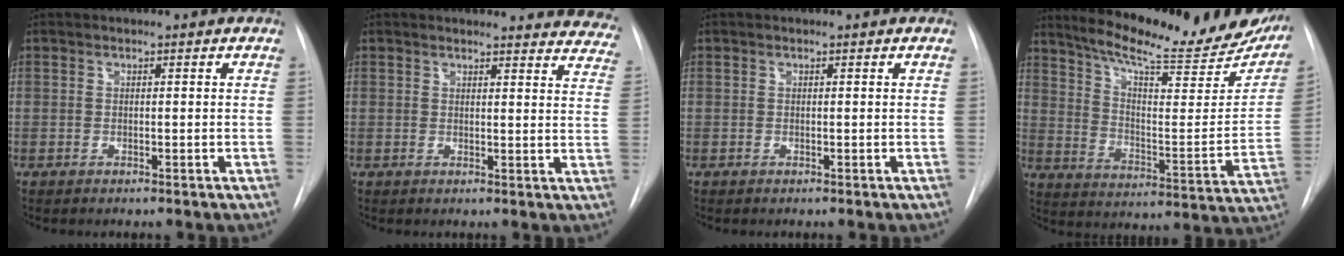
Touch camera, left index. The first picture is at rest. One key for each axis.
{"total": 15.8, "fx": 15.2, "fy": 3.3, "fz": 2.2, "tx": 0.009, "ty": -0.076, "tz": 0.132}
{"total": 0.0}
{"total": 23.8, "fx": 20.2, "fy": 4.0, "fz": 11.8, "tx": -0.177, "ty": -0.068, "tz": 0.267}